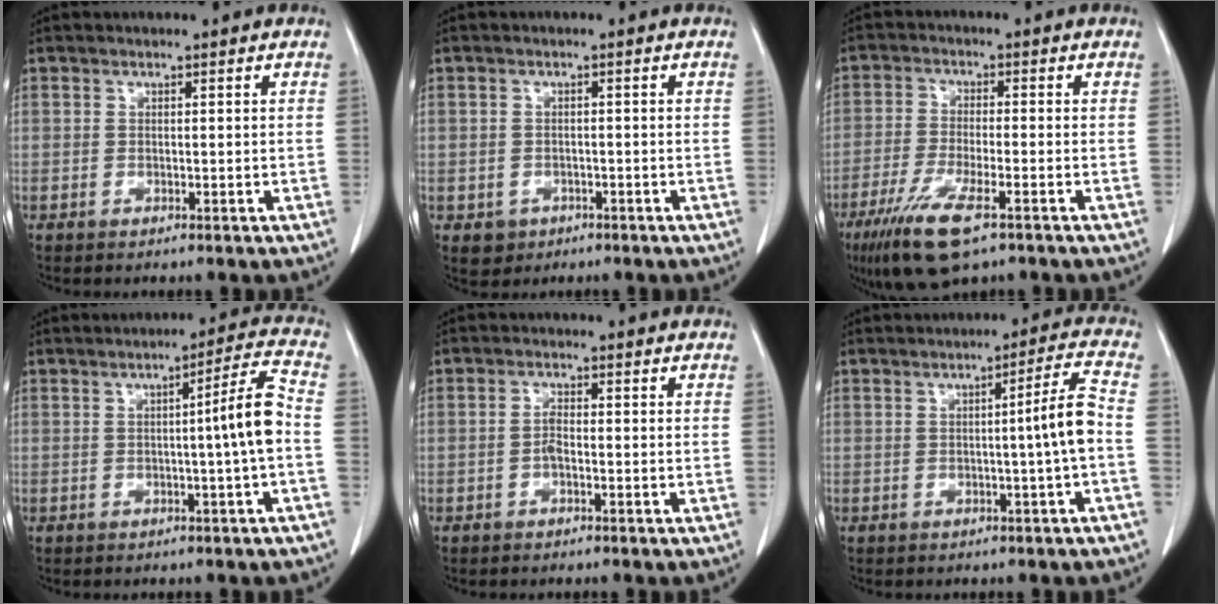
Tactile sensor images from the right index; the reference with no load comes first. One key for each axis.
{"total": 2.9, "fx": -1.2, "fy": 2.6, "fz": 0.4, "tx": 0.001, "ty": 0.009, "tz": -0.012}
{"total": 9.9, "fx": -5.9, "fy": 1.8, "fz": 7.7, "tx": -0.151, "ty": -0.025, "tz": -0.104}
{"total": 6.7, "fx": -0.8, "fy": -1.1, "fz": 6.5, "tx": -0.092, "ty": 0.009, "tz": -0.013}
{"total": 1.6, "fx": -0.6, "fy": 0.5, "fz": 1.4, "tx": -0.026, "ty": 0.003, "tz": -0.013}
{"total": 5.5, "fx": -0.9, "fy": -1.2, "fz": 5.3, "tx": -0.074, "ty": 0.007, "tz": -0.015}